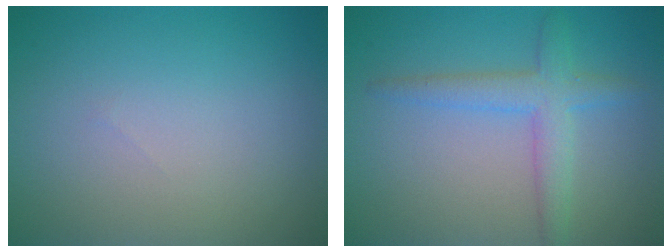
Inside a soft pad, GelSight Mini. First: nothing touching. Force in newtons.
{"total": 3.3, "press": 3.3, "slide": 0.2}